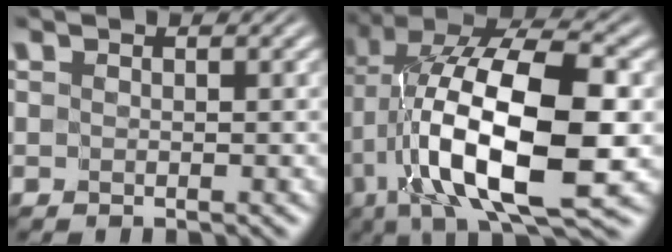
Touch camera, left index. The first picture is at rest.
{"total": 15.0, "force": [-2.1, 6.5, 13.4], "torque": [-0.243, 0.011, -0.040]}